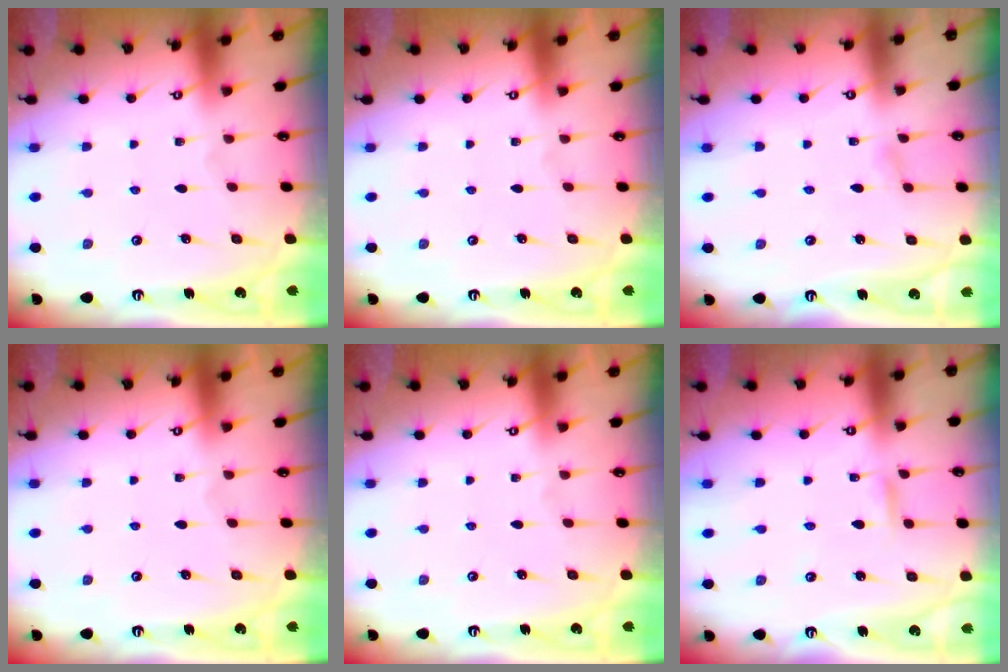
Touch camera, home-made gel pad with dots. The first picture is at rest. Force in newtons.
{"total": 0.0}
{"total": 1.9, "press": 1.8, "slide": 0.3}
{"total": 0.0}
{"total": 0.0}
{"total": 3.6, "press": 3.5, "slide": 0.4}